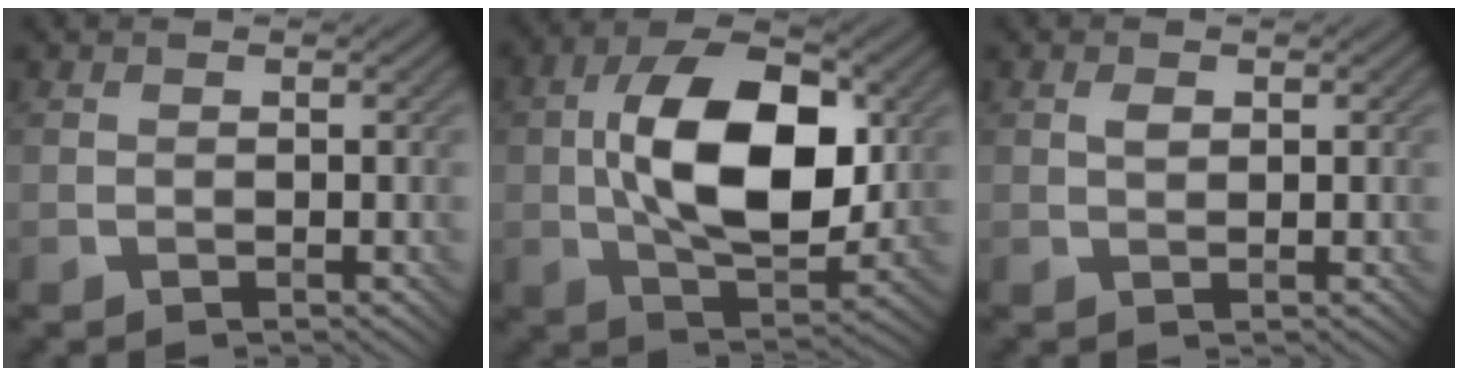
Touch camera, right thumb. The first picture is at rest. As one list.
[{"total": 14.3, "force": [1.1, 7.8, 11.9], "torque": [-0.219, 0.006, 0.018]}, {"total": 1.2, "force": [0.4, 0.7, 0.9], "torque": [-0.018, 0.000, 0.008]}]